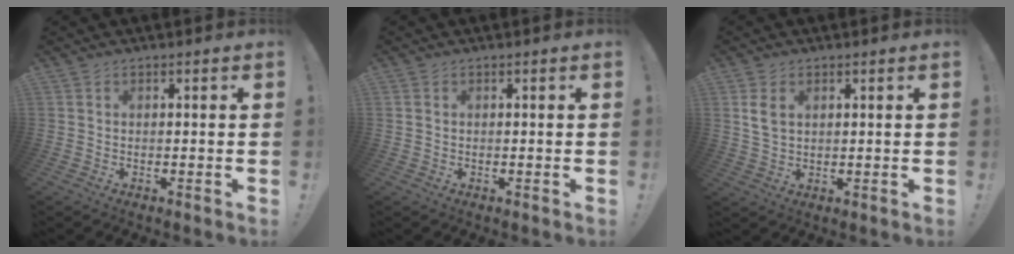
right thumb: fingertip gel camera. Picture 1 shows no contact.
{"total": 0.6, "force": [0.2, 0.5, 0.2], "torque": [-0.008, 0.005, 0.004]}
{"total": 4.5, "force": [1.7, 2.8, 3.1], "torque": [-0.061, -0.002, 0.031]}